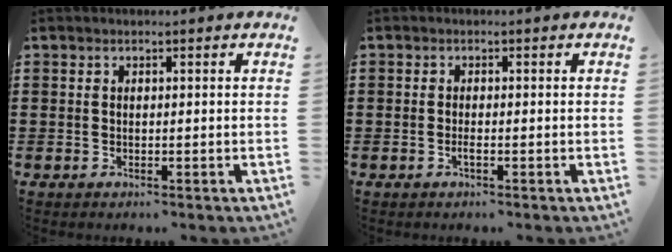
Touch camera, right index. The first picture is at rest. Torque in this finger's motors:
{"motor_torque": [2.14, 0.00, 0.14, 0.03]}